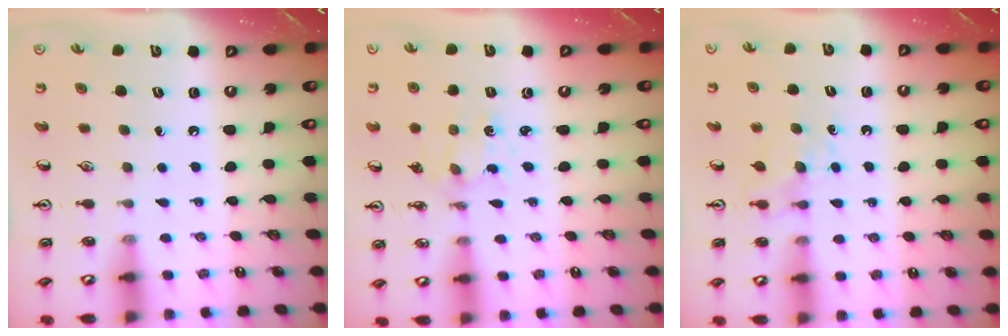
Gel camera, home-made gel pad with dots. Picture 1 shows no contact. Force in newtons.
{"total": 1.2, "press": 1.1, "slide": 0.3}
{"total": 4.6, "press": 4.5, "slide": 0.6}